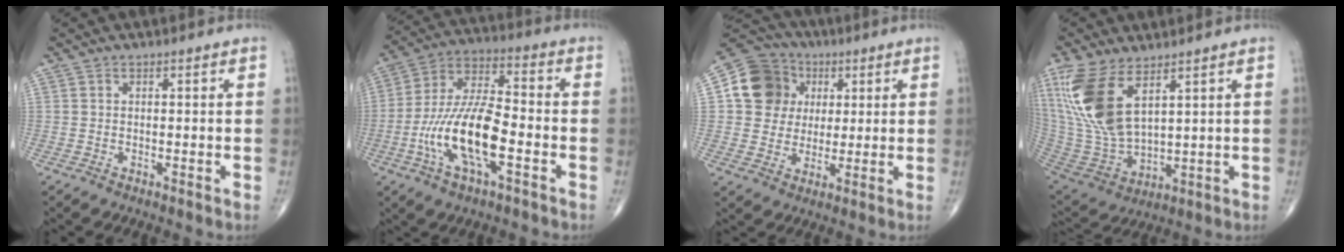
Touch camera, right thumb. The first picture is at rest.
{"total": 16.3, "force": [-4.9, 6.2, 14.3], "torque": [-0.281, 0.035, -0.093]}
{"total": 12.9, "force": [2.9, 11.6, 5.0], "torque": [-0.065, 0.007, 0.045]}
{"total": 16.7, "force": [7.9, 7.6, 12.7], "torque": [-0.274, -0.034, 0.172]}